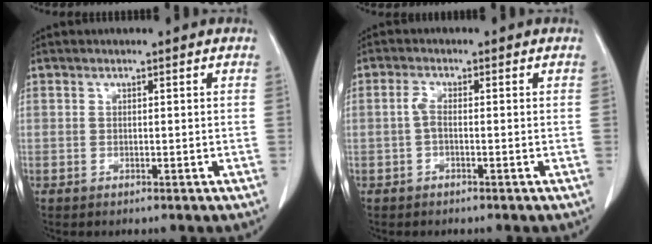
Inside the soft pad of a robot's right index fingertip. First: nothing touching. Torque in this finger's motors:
{"motor_torque": [0.31, -0.02, 0.11, 0.05]}